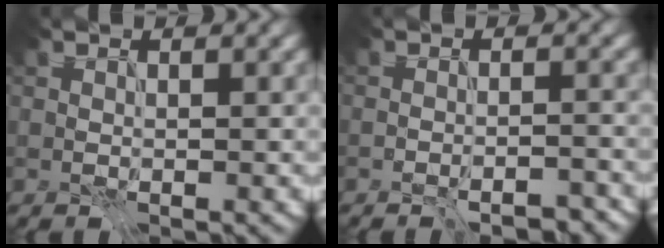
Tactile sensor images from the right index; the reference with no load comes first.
{"total": 2.1, "force": [-1.6, 0.4, 1.3], "torque": [-0.004, 0.006, -0.025]}